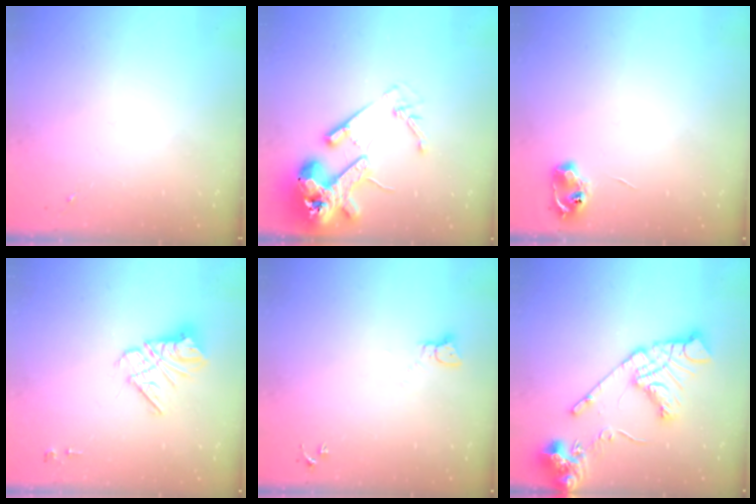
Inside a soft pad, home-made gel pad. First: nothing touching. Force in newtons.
{"total": 17.7, "press": 17.5, "slide": 2.4}
{"total": 6.0, "press": 6.0, "slide": 0.7}
{"total": 12.7, "press": 12.6, "slide": 1.1}
{"total": 2.3, "press": 2.3, "slide": 0.2}
{"total": 18.2, "press": 18.0, "slide": 2.5}